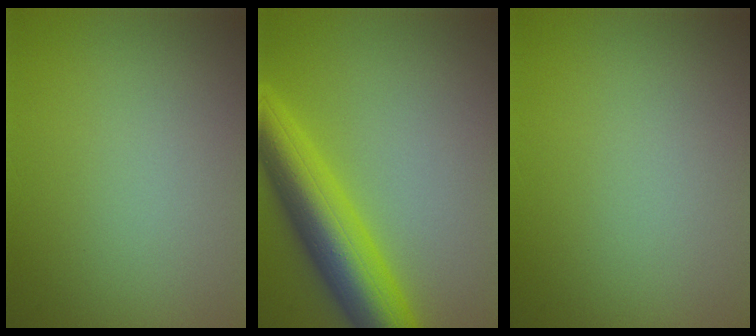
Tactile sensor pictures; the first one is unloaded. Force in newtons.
{"total": 8.2, "press": 8.2, "slide": 0.2}
{"total": 0.0}